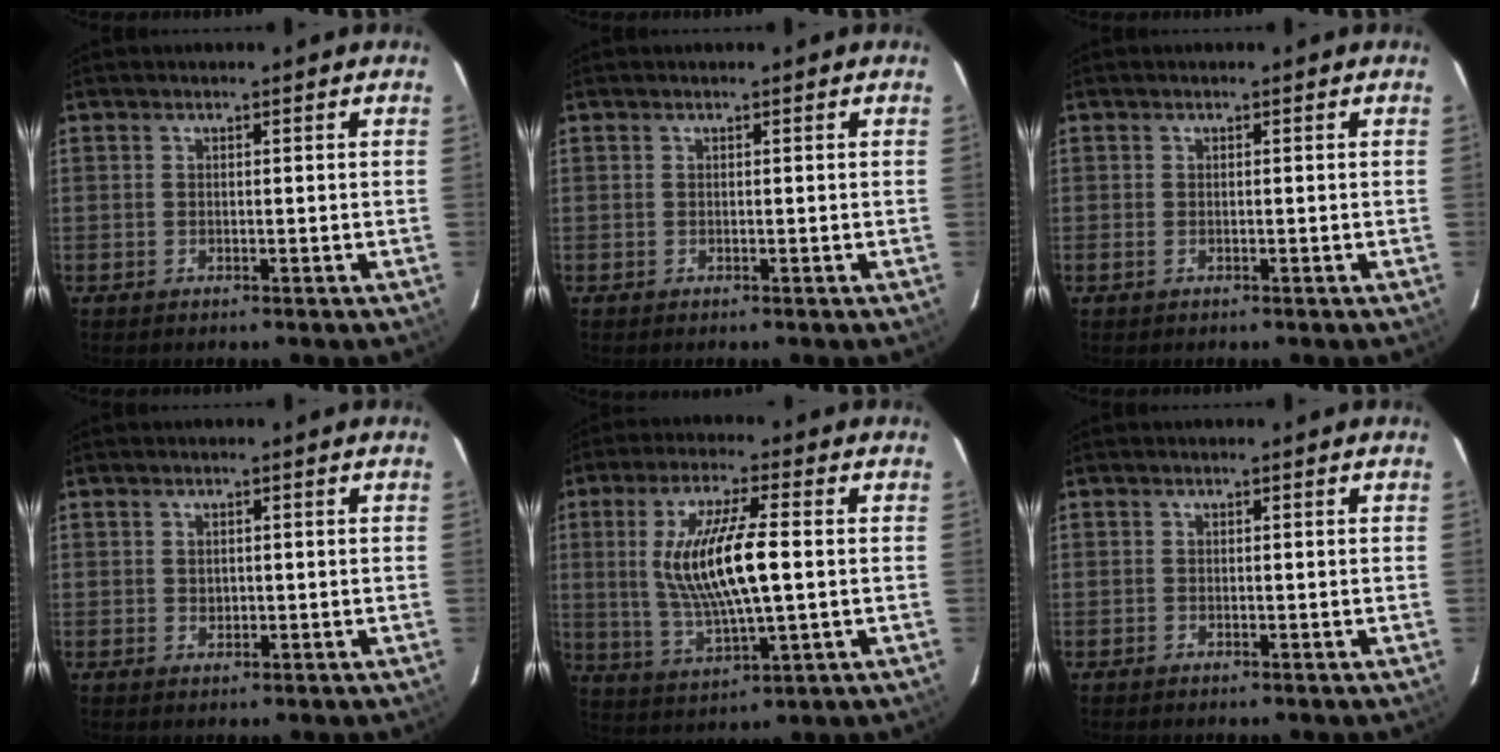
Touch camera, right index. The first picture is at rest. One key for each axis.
{"total": 0.0}
{"total": 0.7, "fx": -0.3, "fy": 0.4, "fz": 0.5, "tx": -0.010, "ty": -0.002, "tz": -0.006}
{"total": 1.2, "fx": 0.1, "fy": 1.1, "fz": 0.5, "tx": -0.006, "ty": 0.000, "tz": 0.002}
{"total": 14.1, "fx": 0.9, "fy": 3.2, "fz": 13.7, "tx": -0.264, "ty": -0.007, "tz": 0.028}
{"total": 0.0}